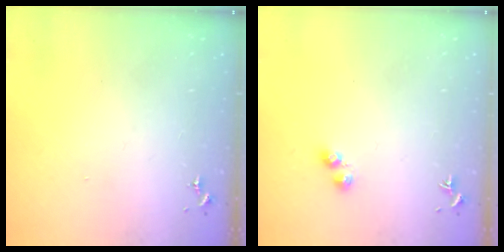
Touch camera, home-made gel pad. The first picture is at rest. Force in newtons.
{"total": 2.8, "press": 2.8, "slide": 0.5}